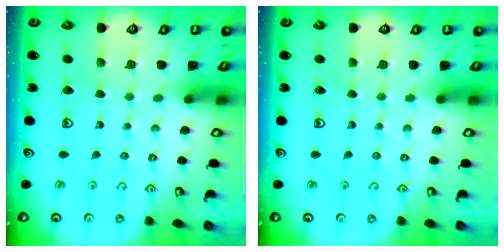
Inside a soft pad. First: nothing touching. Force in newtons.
{"total": 0.0}